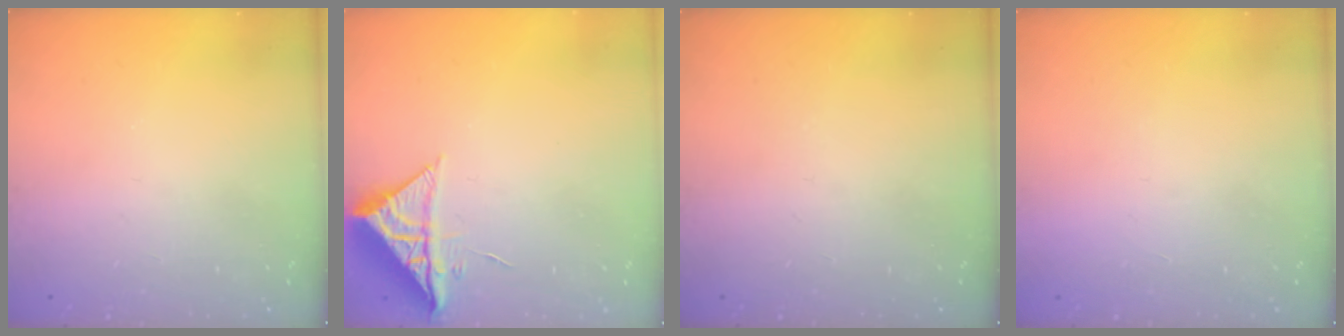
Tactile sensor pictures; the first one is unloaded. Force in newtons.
{"total": 8.6, "press": 8.6, "slide": 0.2}
{"total": 0.0}
{"total": 1.5, "press": 1.5, "slide": 0.1}